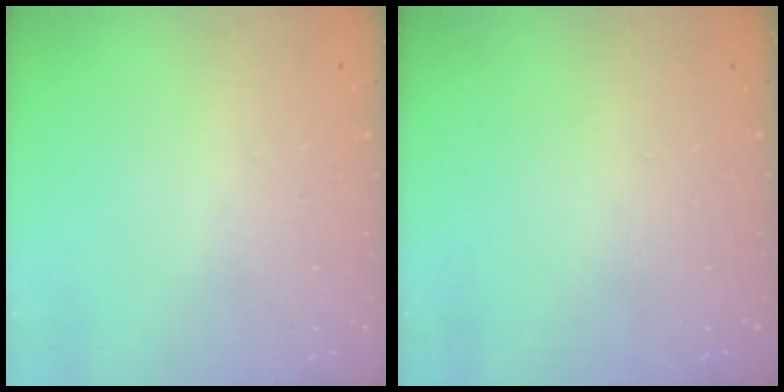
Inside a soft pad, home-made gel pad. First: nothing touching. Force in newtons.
{"total": 0.0}